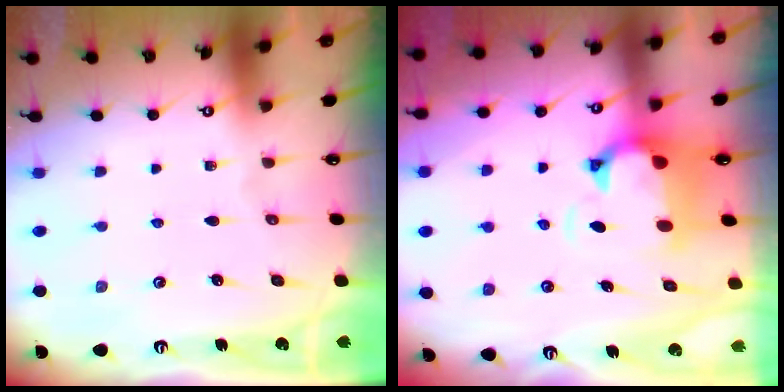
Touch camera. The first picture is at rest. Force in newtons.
{"total": 1.6, "press": 0.9, "slide": 1.4}